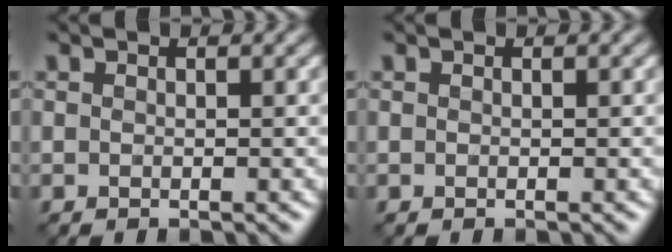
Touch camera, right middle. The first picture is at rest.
{"total": 0.0}